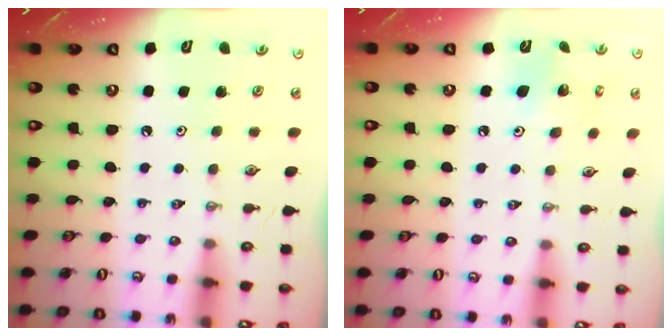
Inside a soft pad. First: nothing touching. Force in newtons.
{"total": 6.1, "press": 6.1, "slide": 0.4}